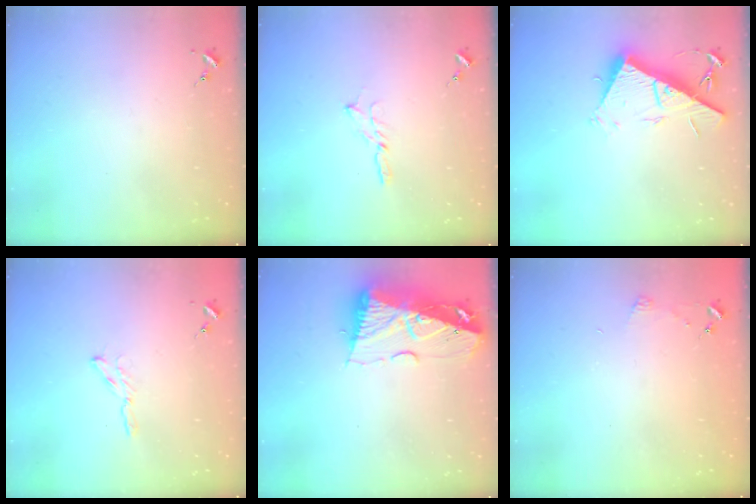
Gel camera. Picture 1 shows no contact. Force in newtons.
{"total": 3.6, "press": 3.6, "slide": 0.1}
{"total": 17.5, "press": 17.5, "slide": 0.4}
{"total": 2.9, "press": 2.9, "slide": 0.3}
{"total": 14.8, "press": 14.7, "slide": 1.8}
{"total": 3.9, "press": 3.9, "slide": 0.4}